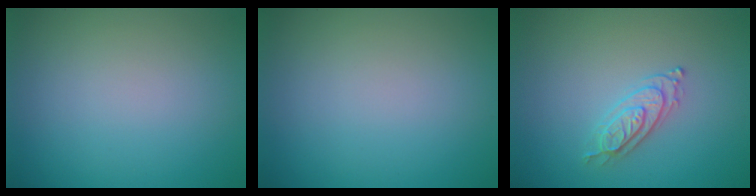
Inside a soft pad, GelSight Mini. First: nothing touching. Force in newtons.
{"total": 0.0}
{"total": 2.2, "press": 2.2, "slide": 0.5}